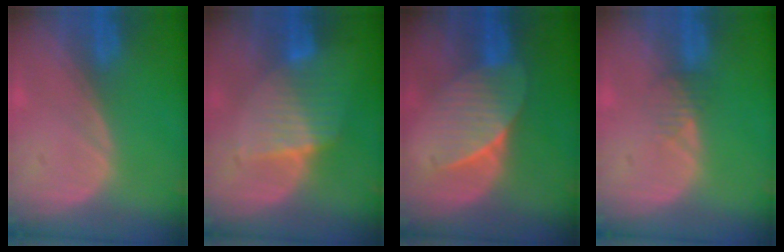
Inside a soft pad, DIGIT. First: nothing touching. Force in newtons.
{"total": 6.8, "press": 6.0, "slide": 3.3}
{"total": 7.3, "press": 6.7, "slide": 2.9}
{"total": 1.6, "press": 1.6, "slide": 0.2}